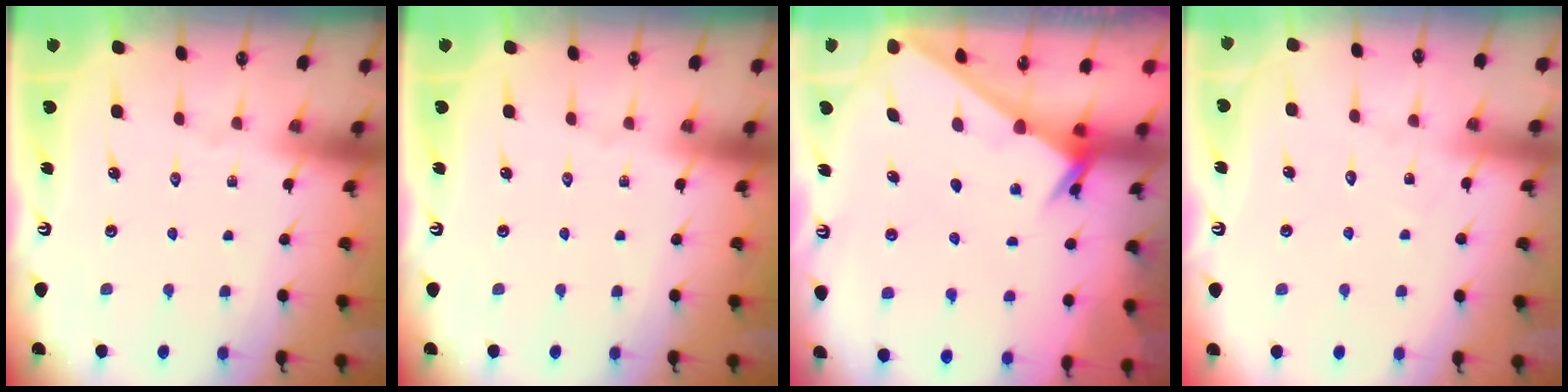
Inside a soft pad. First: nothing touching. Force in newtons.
{"total": 0.0}
{"total": 2.6, "press": 2.6, "slide": 0.2}
{"total": 4.6, "press": 4.6, "slide": 0.5}